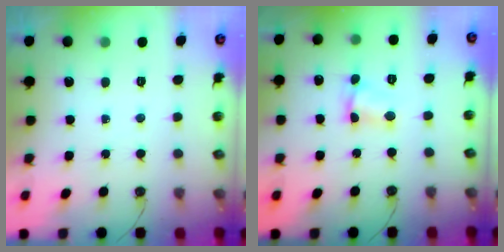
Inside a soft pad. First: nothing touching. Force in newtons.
{"total": 3.2, "press": 3.2, "slide": 0.4}